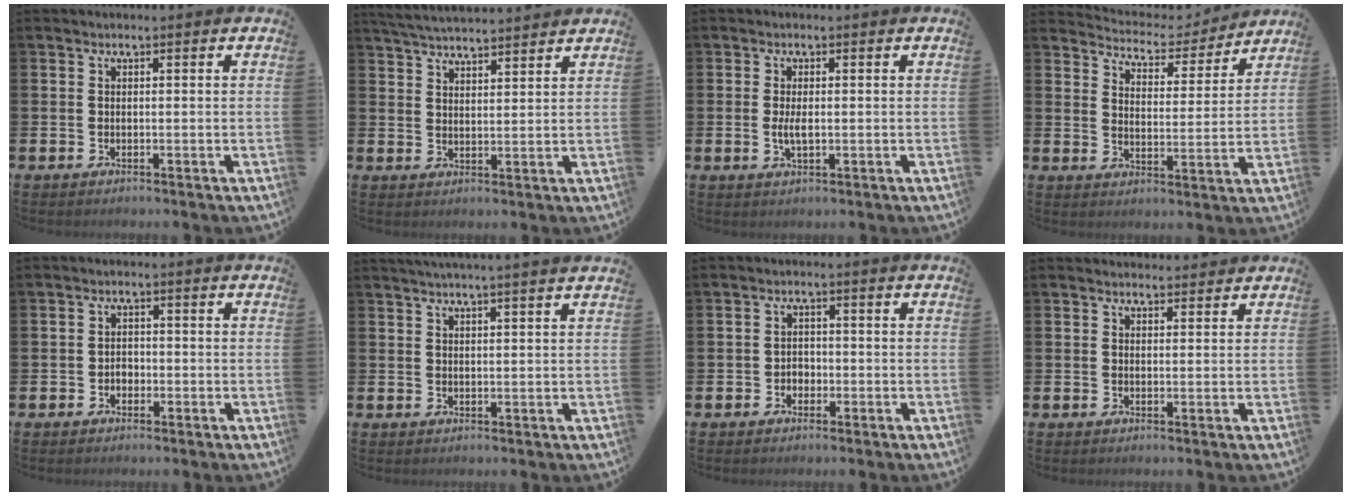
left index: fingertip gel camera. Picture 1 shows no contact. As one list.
[{"total": 4.5, "force": [4.5, 0.1, 0.4], "torque": [-0.026, -0.022, 0.082]}, {"total": 2.3, "force": [0.0, 0.9, 2.1], "torque": [-0.036, 0.000, -0.003]}, {"total": 4.8, "force": [4.7, 1.3, 0.3], "torque": [-0.025, -0.041, 0.075]}, {"total": 1.5, "force": [-0.6, 1.2, 0.6], "torque": [-0.009, 0.002, -0.015]}, {"total": 2.5, "force": [2.4, -0.8, 0.2], "torque": [-0.011, -0.010, 0.045]}, {"total": 1.8, "force": [-0.8, 1.6, 0.6], "torque": [-0.009, 0.001, -0.019]}, {"total": 1.9, "force": [1.8, 0.4, -0.1], "torque": [0.010, -0.010, 0.031]}]